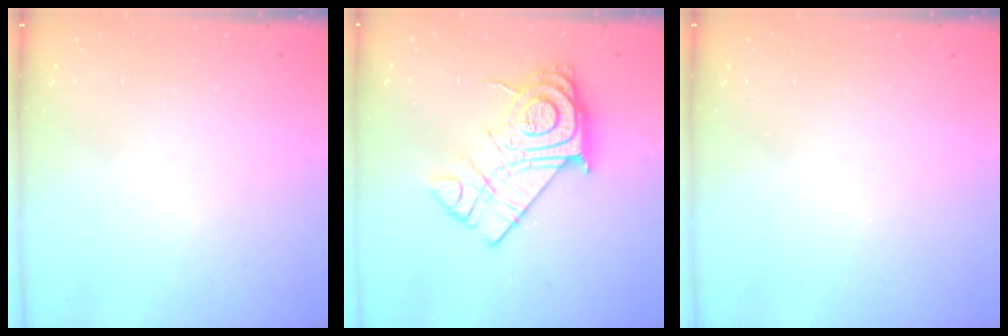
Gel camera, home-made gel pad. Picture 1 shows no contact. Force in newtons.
{"total": 18.3, "press": 18.3, "slide": 1.4}
{"total": 0.0}